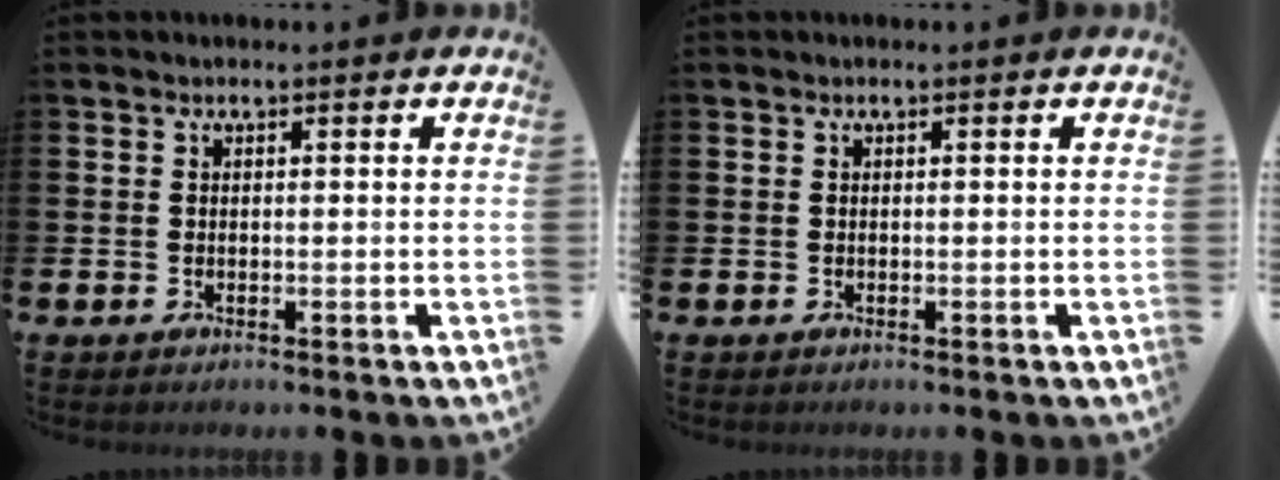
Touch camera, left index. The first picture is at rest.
{"total": 0.0}